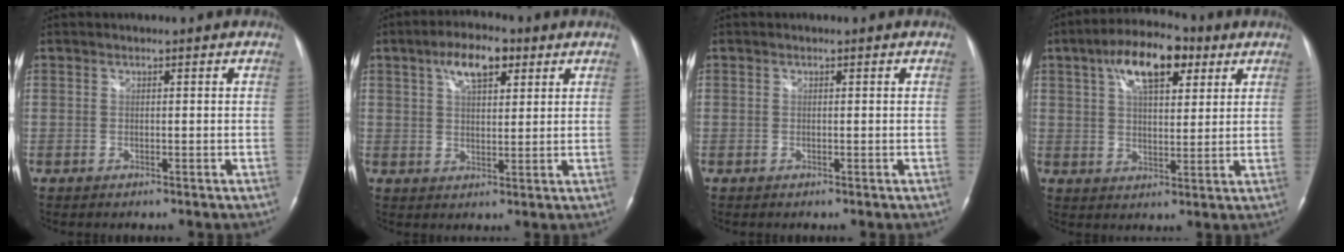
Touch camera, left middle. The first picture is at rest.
{"total": 7.1, "force": [3.7, 3.0, 5.3], "torque": [-0.096, 0.016, 0.062]}
{"total": 0.0}
{"total": 11.4, "force": [5.5, 4.7, 8.9], "torque": [-0.154, 0.026, 0.091]}